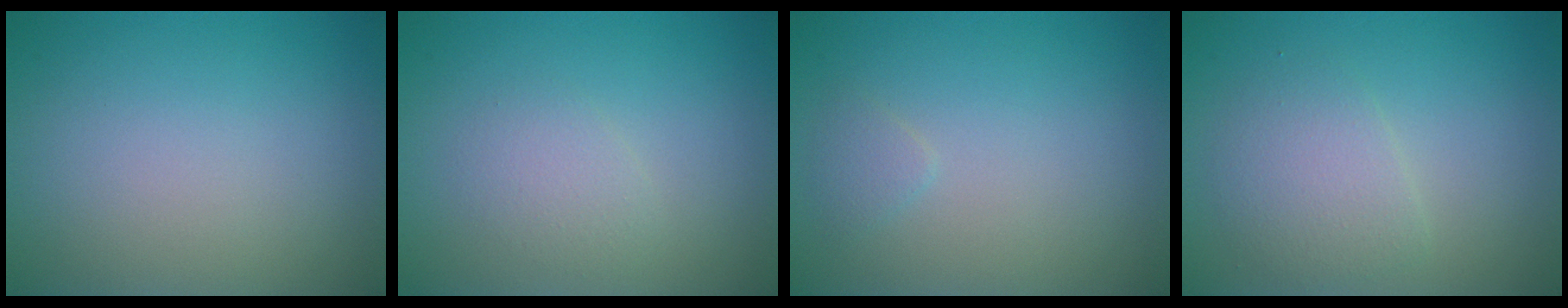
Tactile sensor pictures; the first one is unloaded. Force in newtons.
{"total": 1.6, "press": 1.6, "slide": 0.0}
{"total": 0.9, "press": 0.9, "slide": 0.0}
{"total": 2.8, "press": 2.8, "slide": 0.1}